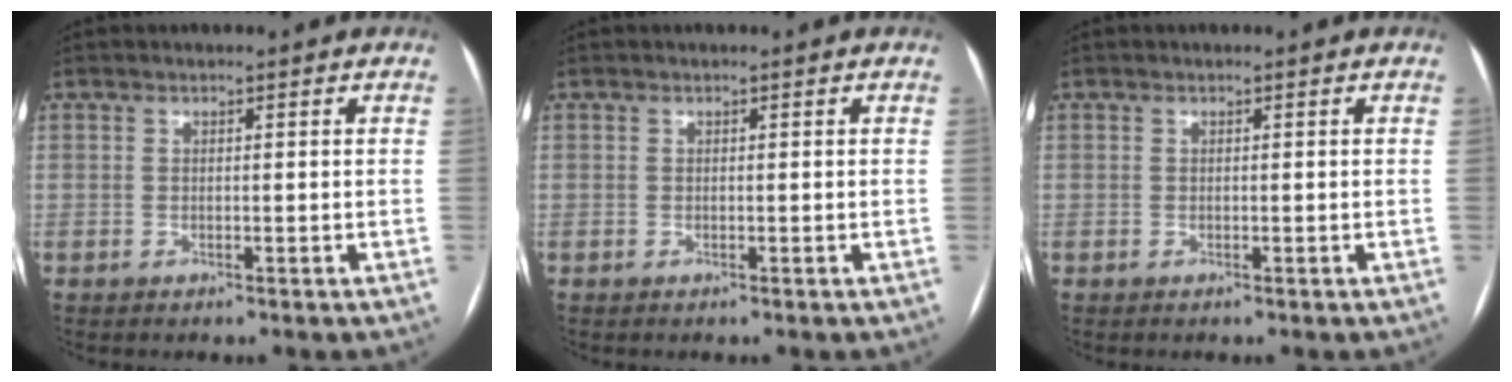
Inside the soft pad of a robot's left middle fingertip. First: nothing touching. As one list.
[{"total": 0.0}, {"total": 0.0}]